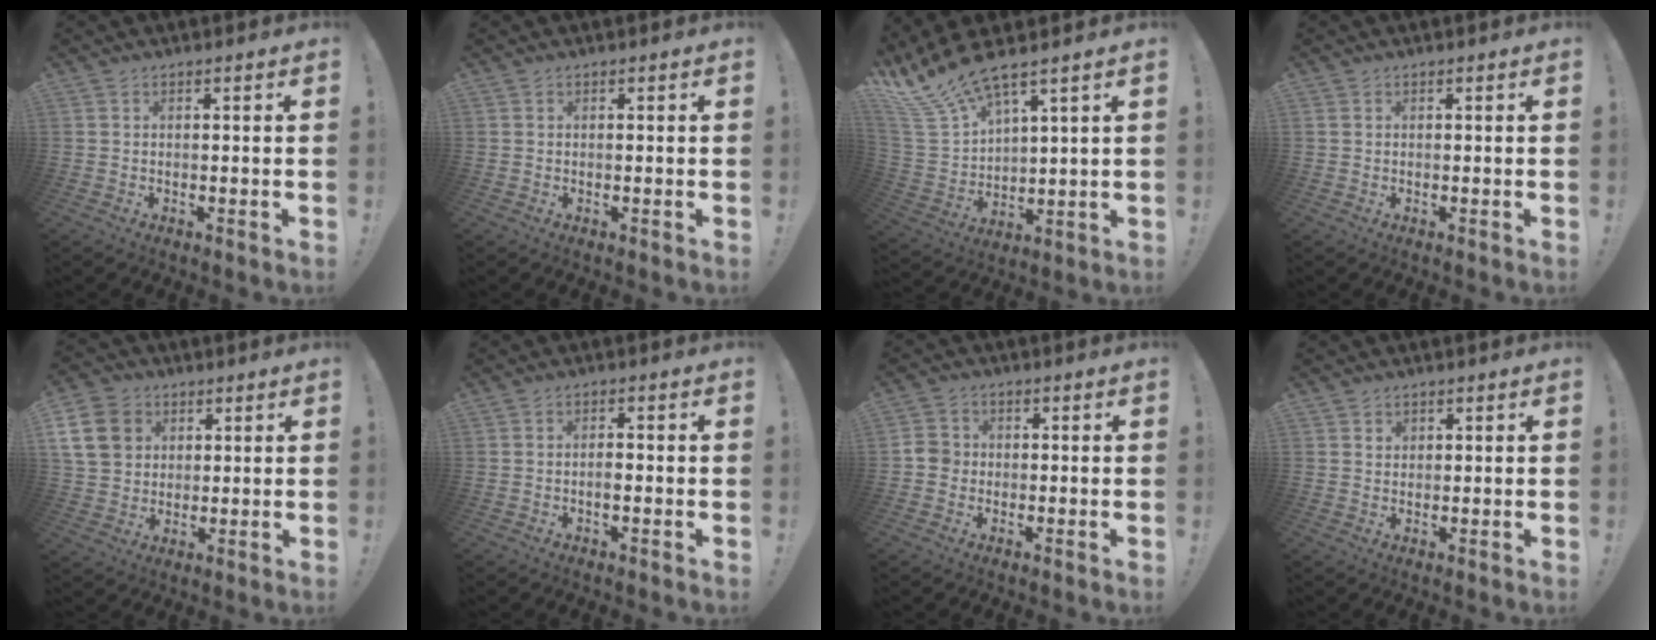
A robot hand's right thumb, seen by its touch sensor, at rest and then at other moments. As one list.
[{"total": 0.0}, {"total": 12.7, "force": [10.7, 3.1, 6.1], "torque": [-0.129, -0.078, 0.194]}, {"total": 0.6, "force": [0.2, 0.5, 0.0], "torque": [-0.006, 0.005, 0.005]}, {"total": 13.9, "force": [4.2, 11.6, 6.4], "torque": [-0.105, -0.014, 0.085]}, {"total": 2.5, "force": [-0.9, 0.9, 2.2], "torque": [-0.032, 0.000, -0.017]}, {"total": 4.8, "force": [-1.2, 4.4, 1.5], "torque": [-0.028, 0.016, -0.021]}, {"total": 1.5, "force": [1.0, 1.0, 0.2], "torque": [0.008, -0.007, 0.017]}]